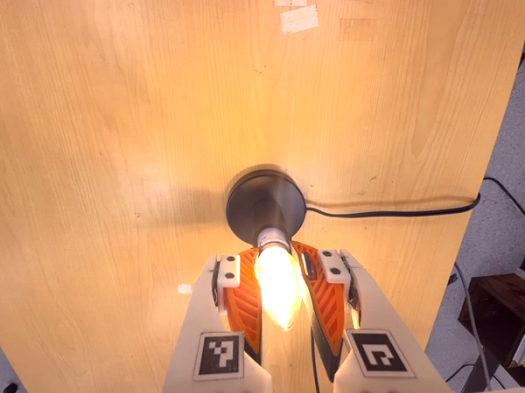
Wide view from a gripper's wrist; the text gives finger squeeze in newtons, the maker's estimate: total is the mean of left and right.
{"total": 26.8, "left": 22.1, "right": 31.5}